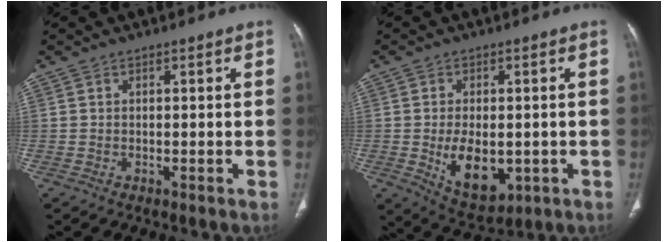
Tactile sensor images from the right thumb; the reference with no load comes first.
{"total": 10.2, "force": [-1.8, 6.0, 8.0], "torque": [-0.112, -0.010, -0.012]}